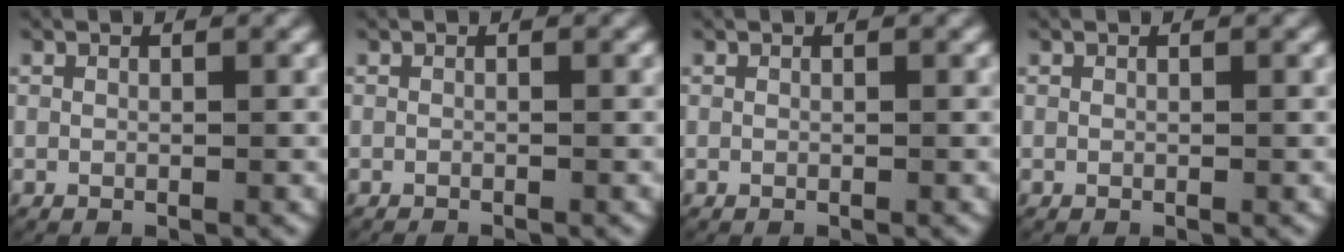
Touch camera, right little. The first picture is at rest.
{"total": 0.6, "force": [-0.6, 0.0, -0.1], "torque": [-0.003, -0.005, -0.009]}
{"total": 0.0}
{"total": 0.0}